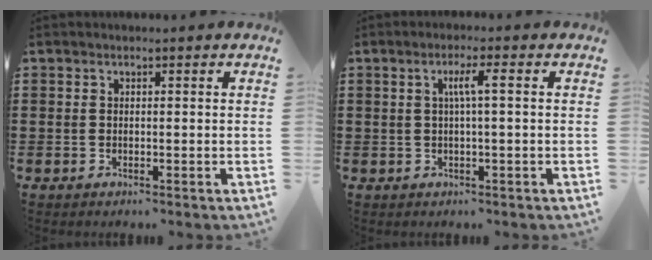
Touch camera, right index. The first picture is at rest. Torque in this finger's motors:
{"motor_torque": [0.77, -0.25, 0.22, 0.09]}